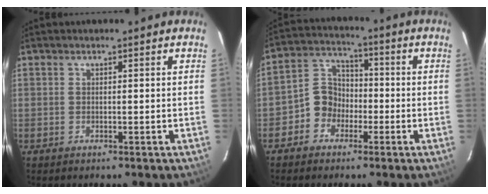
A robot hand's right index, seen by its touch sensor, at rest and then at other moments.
{"total": 7.1, "force": [-3.2, 6.1, 1.7], "torque": [-0.032, 0.033, -0.061]}